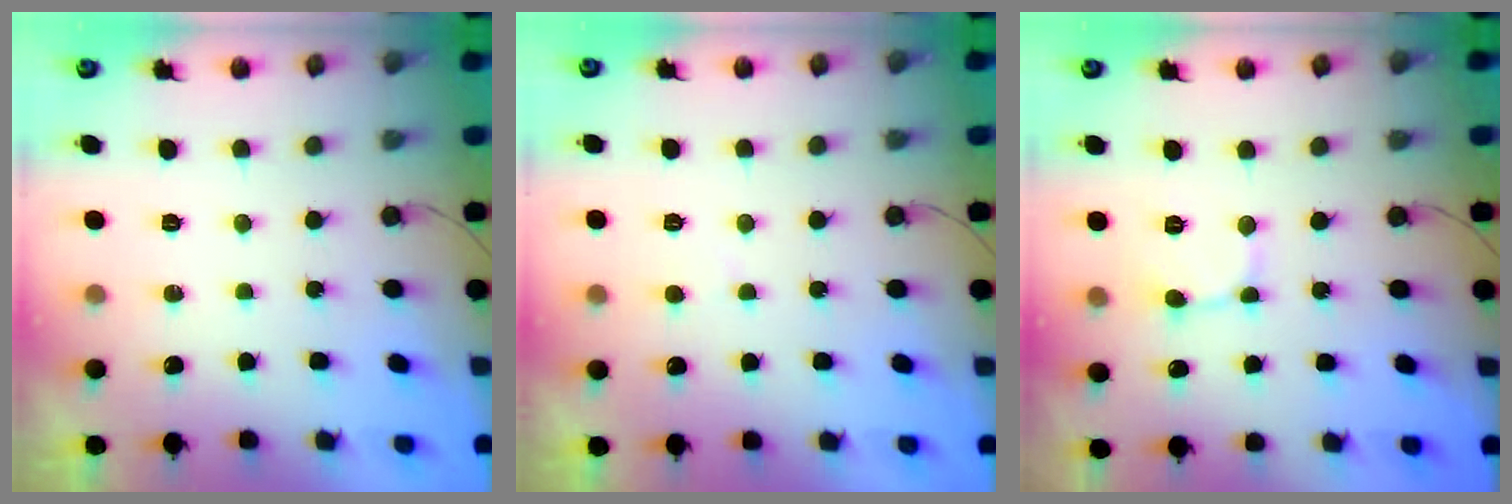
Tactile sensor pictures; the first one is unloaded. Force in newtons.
{"total": 3.0, "press": 3.0, "slide": 0.3}
{"total": 2.9, "press": 2.9, "slide": 0.2}